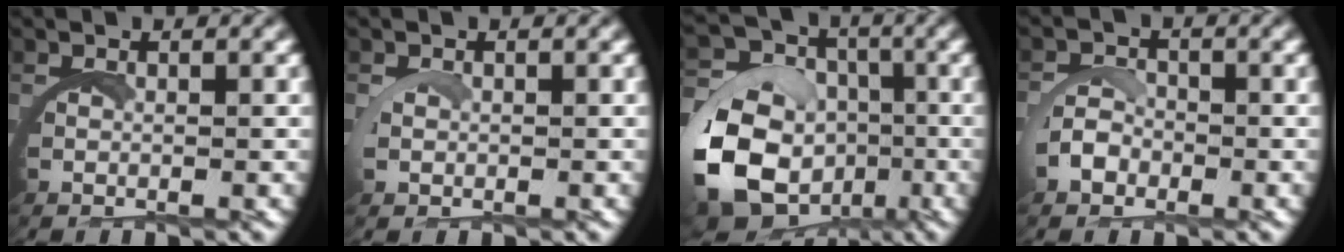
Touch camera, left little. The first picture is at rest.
{"total": 0.6, "force": [0.5, 0.1, 0.1], "torque": [-0.018, -0.009, 0.012]}
{"total": 10.6, "force": [-3.1, 8.8, 5.1], "torque": [-0.117, -0.046, -0.049]}
{"total": 1.2, "force": [-0.3, 1.0, 0.6], "torque": [-0.011, 0.001, -0.013]}